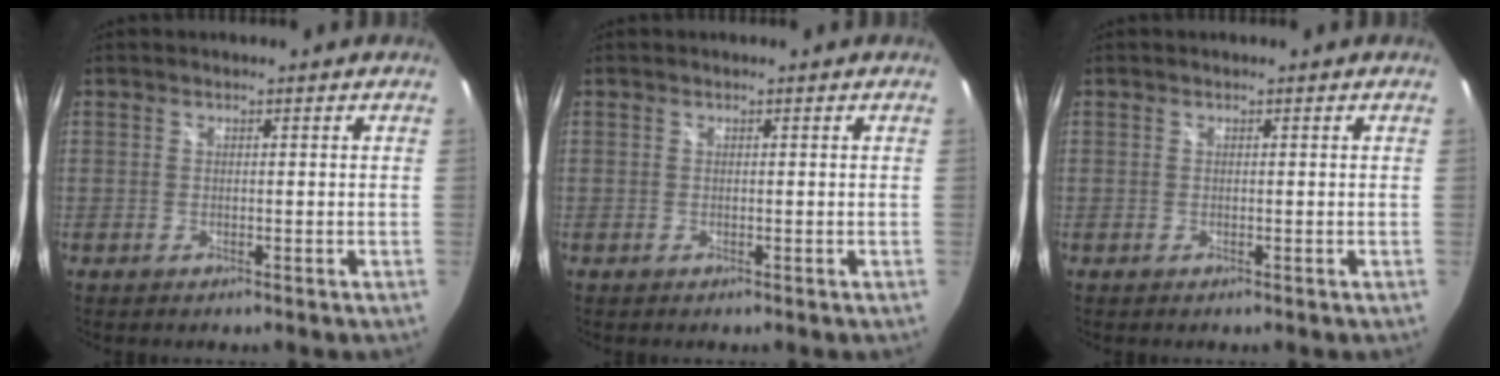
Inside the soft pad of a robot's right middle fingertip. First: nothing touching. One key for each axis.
{"total": 0.0}
{"total": 0.0}